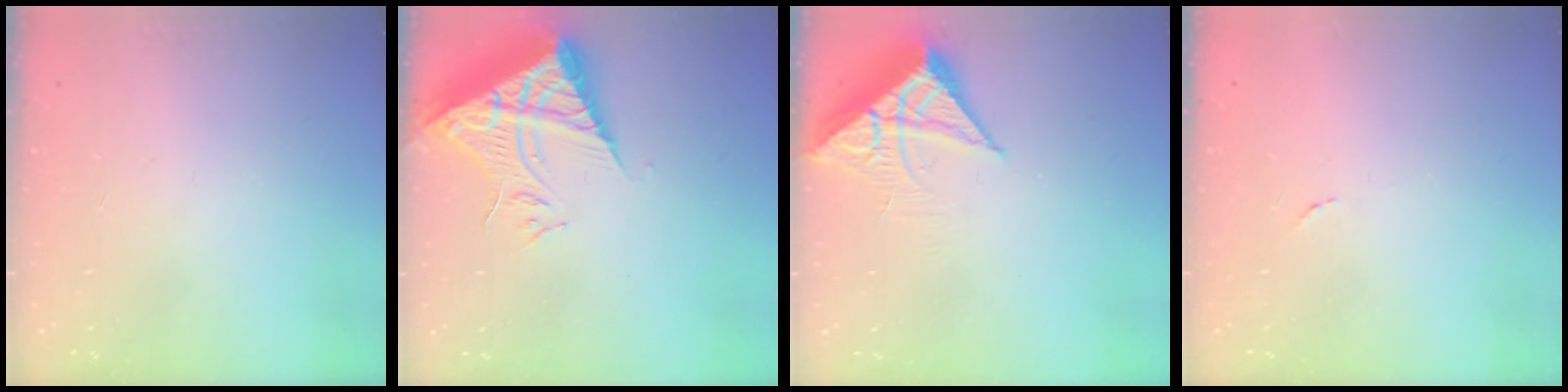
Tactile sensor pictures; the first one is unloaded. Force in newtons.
{"total": 10.3, "press": 10.2, "slide": 1.1}
{"total": 7.7, "press": 7.7, "slide": 0.5}
{"total": 3.3, "press": 3.3, "slide": 0.2}